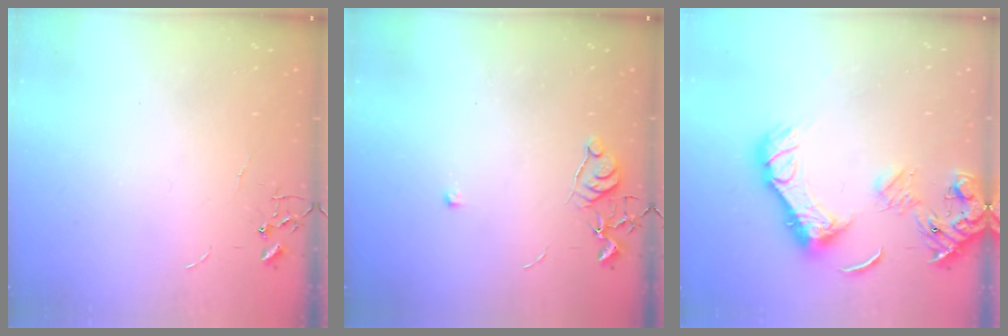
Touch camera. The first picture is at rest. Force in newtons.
{"total": 5.5, "press": 5.4, "slide": 0.8}
{"total": 18.4, "press": 18.3, "slide": 2.3}